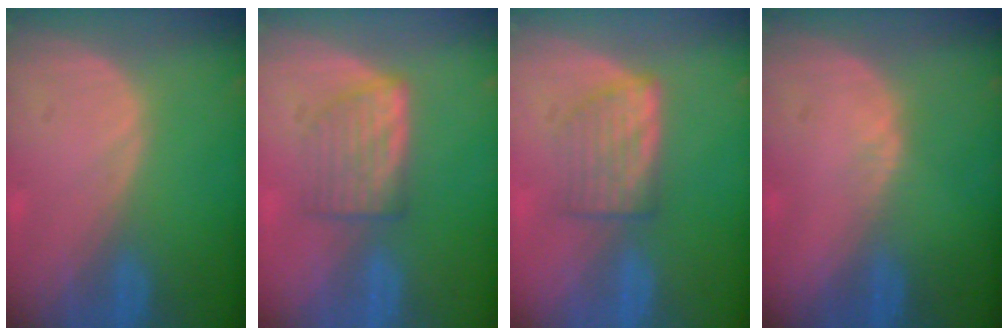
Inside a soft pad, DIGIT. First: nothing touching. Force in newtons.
{"total": 5.1, "press": 5.1, "slide": 0.6}
{"total": 5.0, "press": 4.9, "slide": 0.7}
{"total": 1.0, "press": 0.7, "slide": 0.6}